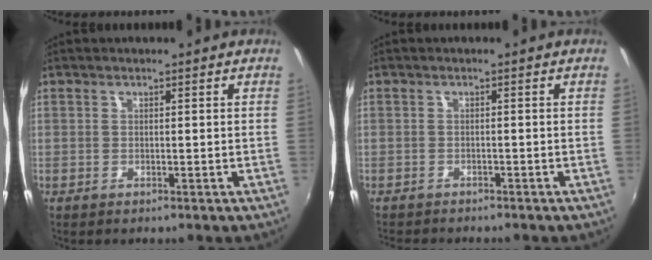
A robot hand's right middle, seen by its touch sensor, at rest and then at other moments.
{"total": 3.4, "force": [-3.2, 0.7, 0.9], "torque": [-0.028, -0.013, -0.051]}